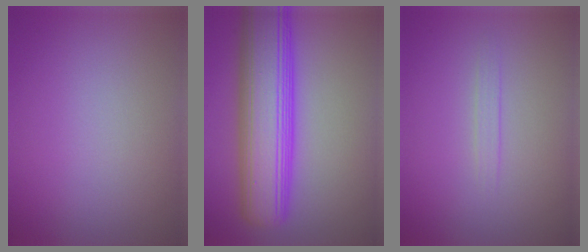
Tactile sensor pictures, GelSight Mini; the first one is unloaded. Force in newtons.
{"total": 10.1, "press": 10.0, "slide": 0.4}
{"total": 0.9, "press": 0.8, "slide": 0.1}